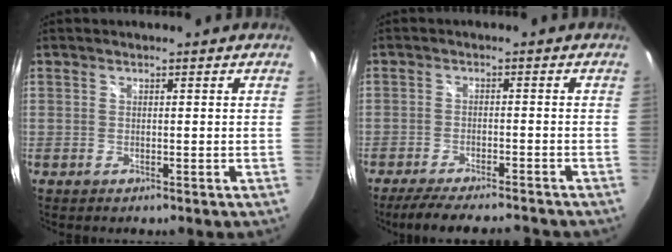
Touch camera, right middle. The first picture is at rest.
{"total": 11.6, "force": [-10.1, 1.9, 5.4], "torque": [-0.115, -0.017, -0.154]}